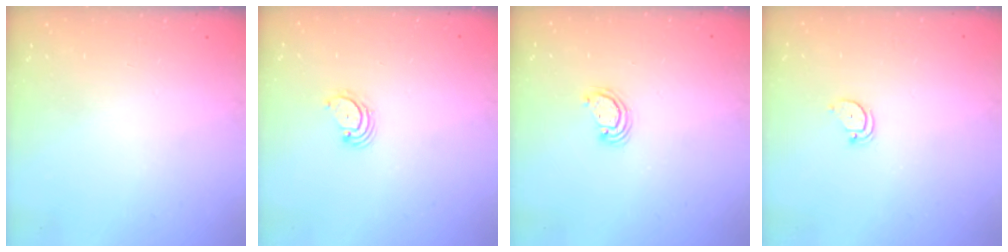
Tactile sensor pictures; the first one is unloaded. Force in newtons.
{"total": 2.7, "press": 2.7, "slide": 0.3}
{"total": 2.3, "press": 2.3, "slide": 0.3}
{"total": 2.6, "press": 2.6, "slide": 0.0}